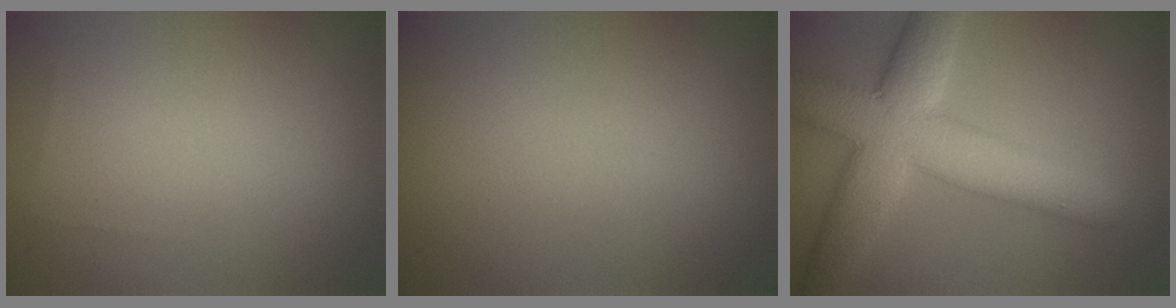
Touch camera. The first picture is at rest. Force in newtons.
{"total": 0.0}
{"total": 9.7, "press": 9.7, "slide": 0.2}